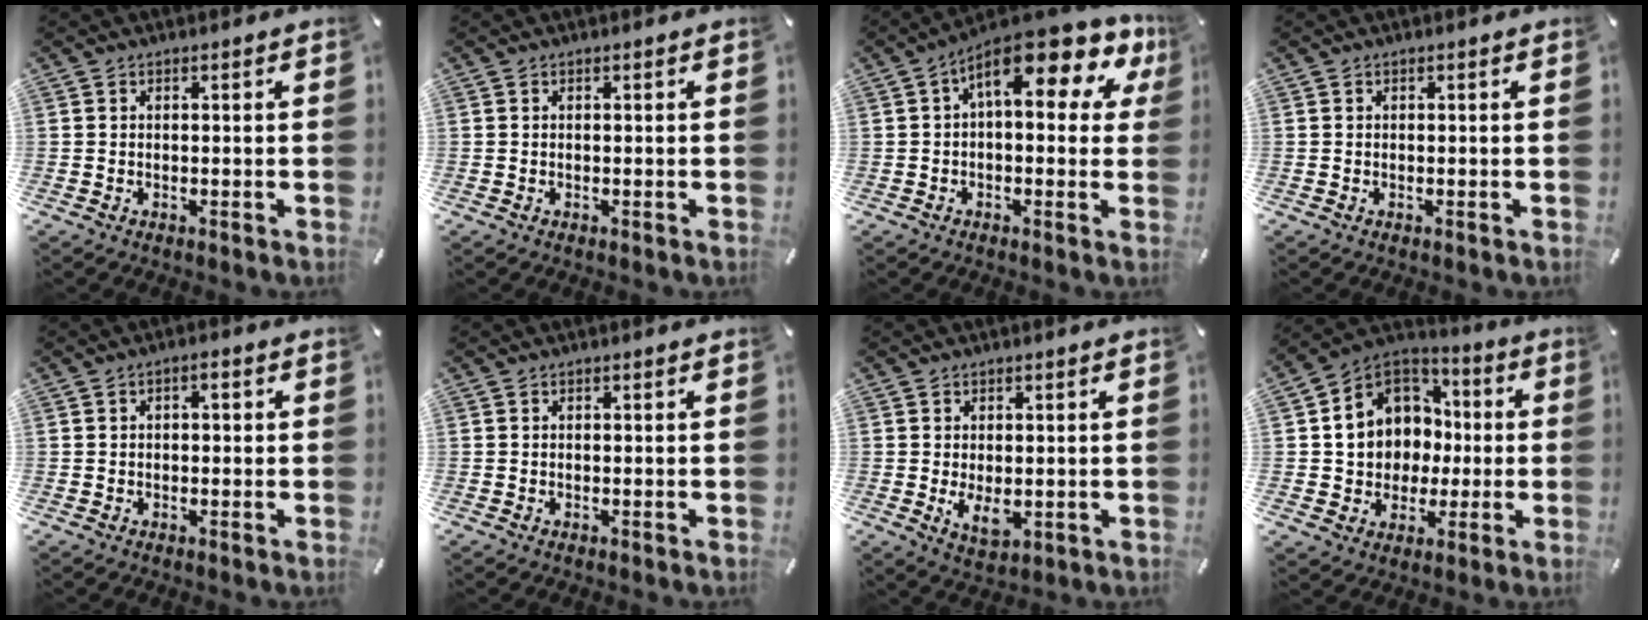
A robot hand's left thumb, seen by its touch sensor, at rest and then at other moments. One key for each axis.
{"total": 0.0}
{"total": 14.8, "fx": 7.0, "fy": 5.6, "fz": 11.7, "tx": -0.179, "ty": -0.048, "tz": 0.115}
{"total": 0.0}
{"total": 1.8, "fx": 0.1, "fy": 1.2, "fz": 1.3, "tx": -0.028, "ty": 0.009, "tz": -0.001}
{"total": 0.0}
{"total": 5.0, "fx": -0.4, "fy": 3.1, "fz": 3.9, "tx": -0.072, "ty": -0.009, "tz": -0.011}
{"total": 11.5, "fx": 0.2, "fy": 11.1, "fz": 3.1, "tx": -0.074, "ty": -0.007, "tz": 0.014}